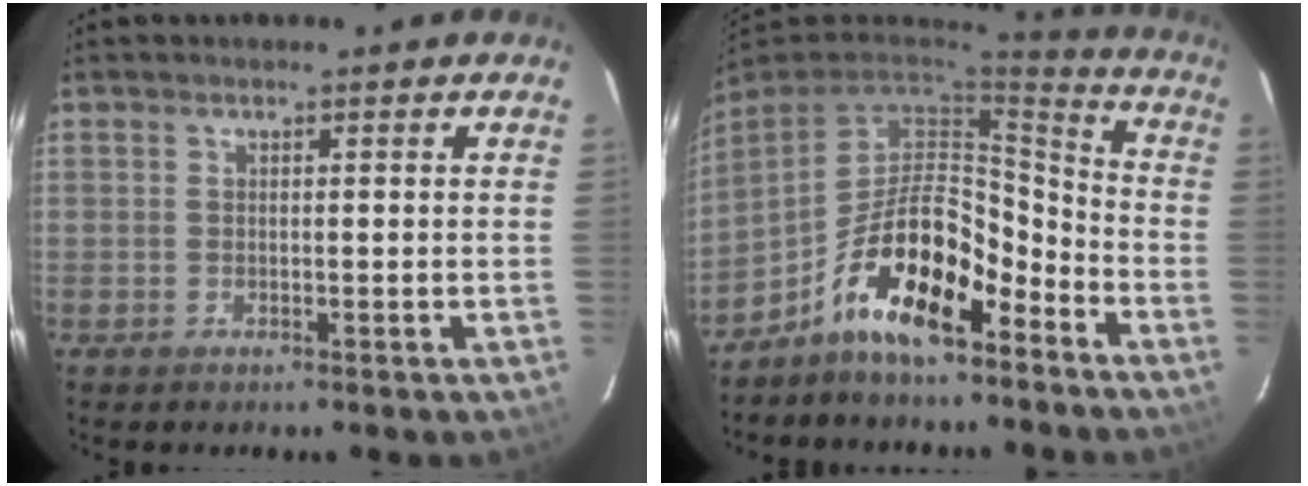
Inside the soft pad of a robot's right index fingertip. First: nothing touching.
{"total": 14.8, "force": [-9.4, 5.4, 10.0], "torque": [-0.191, 0.016, -0.169]}